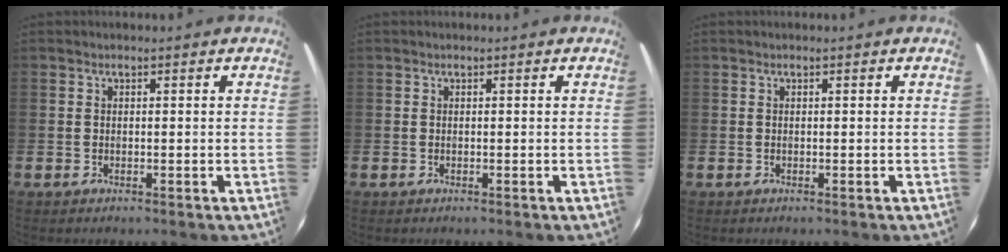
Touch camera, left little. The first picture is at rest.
{"total": 0.0}
{"total": 0.0}